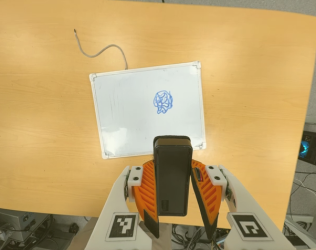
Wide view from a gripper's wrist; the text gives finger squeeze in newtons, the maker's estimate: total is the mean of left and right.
{"total": 5.9, "left": 4.4, "right": 7.4}